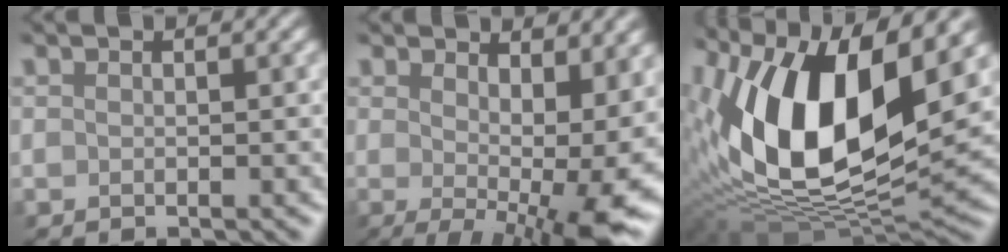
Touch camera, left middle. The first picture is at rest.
{"total": 11.0, "force": [0.5, 4.5, 10.0], "torque": [-0.130, -0.012, 0.019]}
{"total": 14.6, "force": [4.0, 7.2, 12.1], "torque": [-0.232, -0.001, 0.060]}